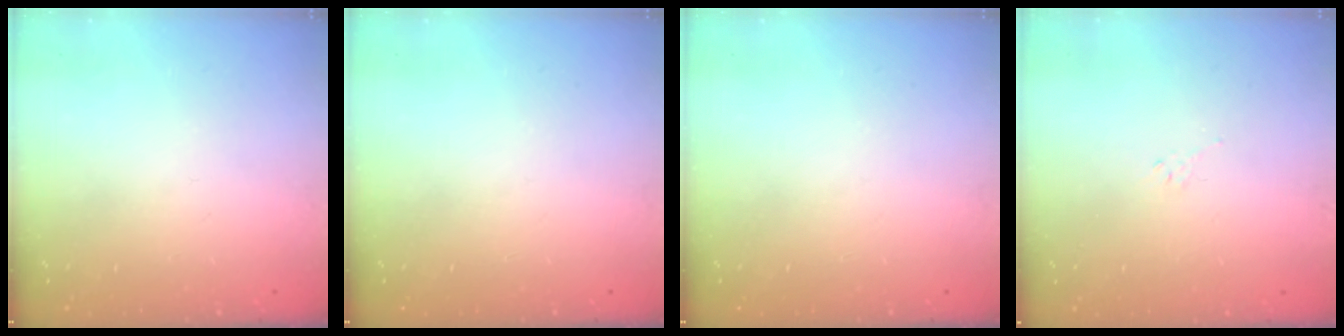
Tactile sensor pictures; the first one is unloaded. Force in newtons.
{"total": 0.0}
{"total": 0.0}
{"total": 4.3, "press": 4.2, "slide": 0.9}